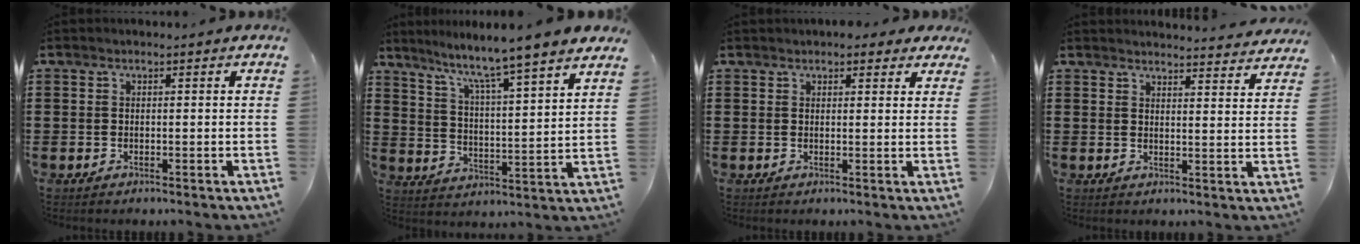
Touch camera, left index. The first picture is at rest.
{"total": 5.9, "force": [5.1, -1.5, 2.5], "torque": [-0.071, -0.050, 0.076]}
{"total": 2.1, "force": [1.9, 0.8, 0.6], "torque": [-0.009, 0.003, 0.033]}
{"total": 3.2, "force": [3.2, -0.4, 0.1], "torque": [-0.006, -0.022, 0.056]}